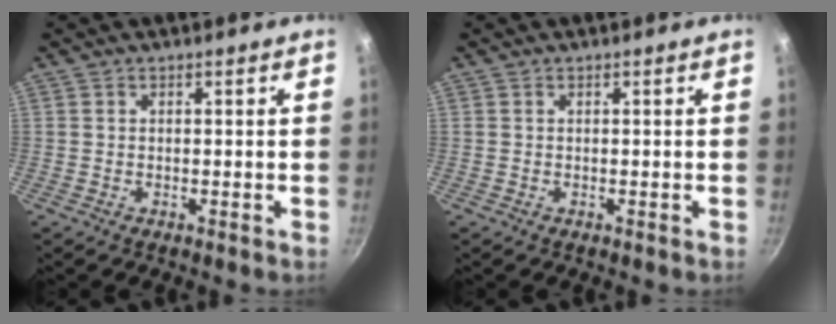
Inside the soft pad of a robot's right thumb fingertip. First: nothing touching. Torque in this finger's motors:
{"motor_torque": [0.12, 0.06, -0.01, 0.43, 0.01]}